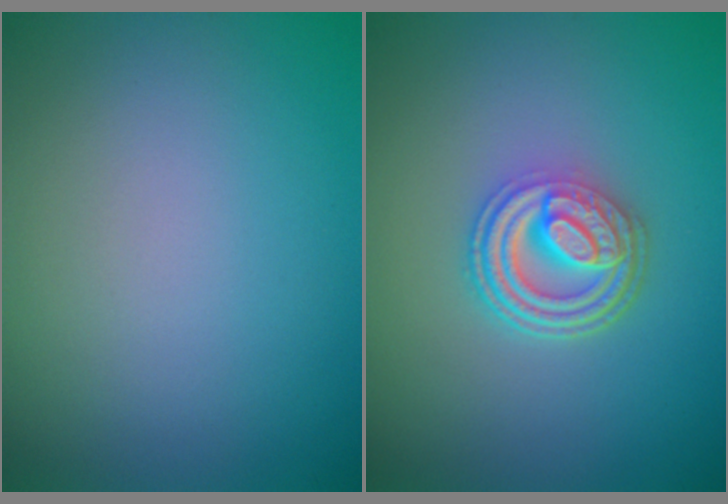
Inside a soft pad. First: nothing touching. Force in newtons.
{"total": 4.9, "press": 3.8, "slide": 3.1}